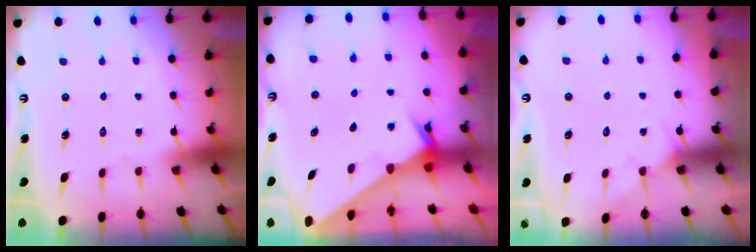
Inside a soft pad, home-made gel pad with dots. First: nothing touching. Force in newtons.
{"total": 2.5, "press": 2.5, "slide": 0.2}
{"total": 4.7, "press": 4.7, "slide": 0.3}